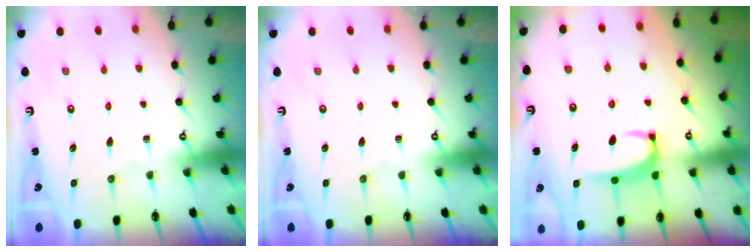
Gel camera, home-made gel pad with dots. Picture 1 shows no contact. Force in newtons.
{"total": 0.0}
{"total": 2.1, "press": 2.1, "slide": 0.6}